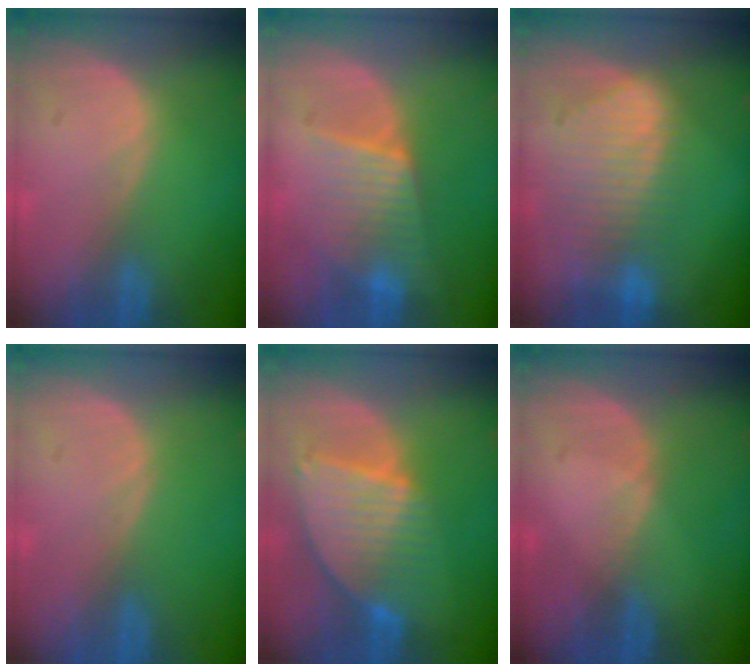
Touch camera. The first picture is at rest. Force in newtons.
{"total": 6.3, "press": 6.2, "slide": 0.8}
{"total": 9.2, "press": 8.1, "slide": 4.4}
{"total": 0.0}
{"total": 8.6, "press": 7.5, "slide": 4.1}
{"total": 0.7, "press": 0.5, "slide": 0.5}